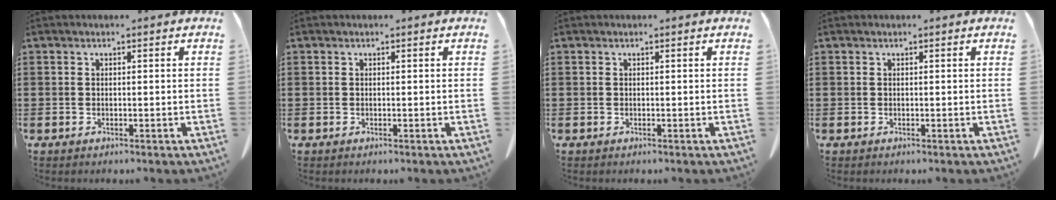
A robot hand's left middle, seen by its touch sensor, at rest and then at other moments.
{"total": 0.0}
{"total": 0.0}
{"total": 0.0}